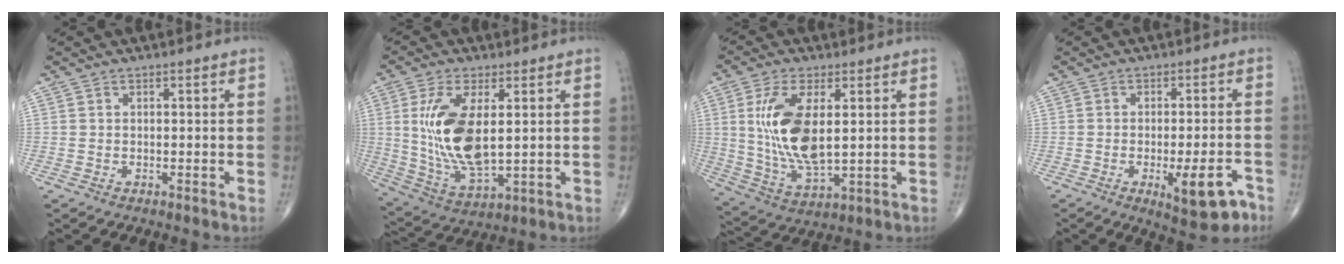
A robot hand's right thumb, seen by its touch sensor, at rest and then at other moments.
{"total": 14.8, "force": [2.3, 6.5, 13.1], "torque": [-0.265, -0.022, 0.059]}
{"total": 14.2, "force": [2.5, 6.1, 12.5], "torque": [-0.254, -0.021, 0.060]}
{"total": 9.5, "force": [-4.4, 3.0, 7.9], "torque": [-0.098, 0.016, -0.052]}